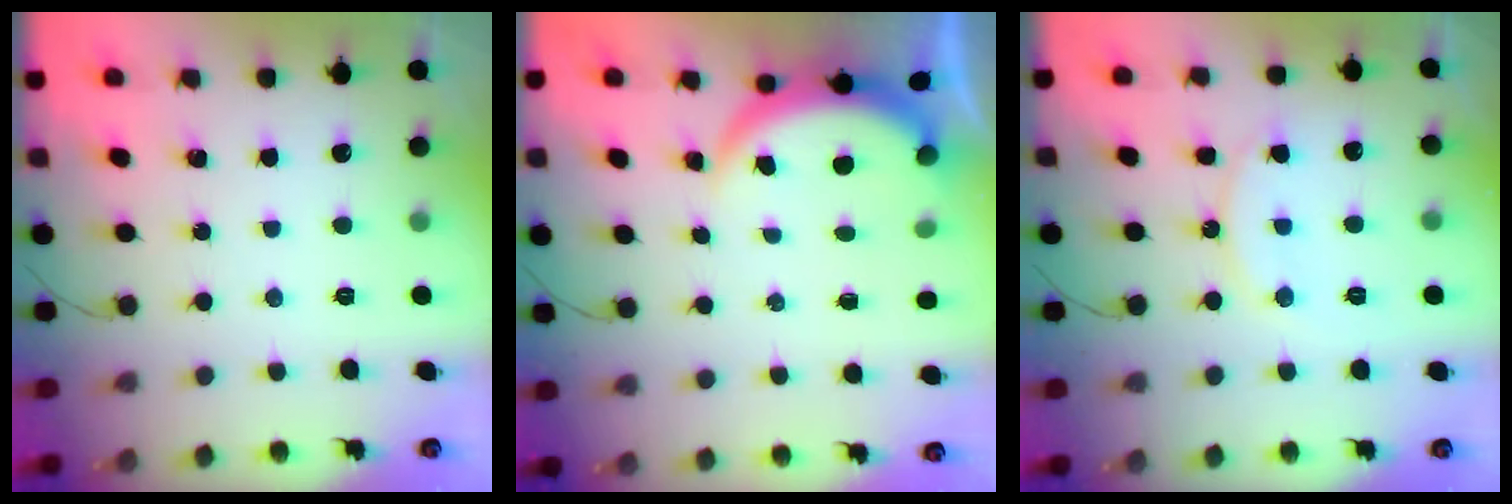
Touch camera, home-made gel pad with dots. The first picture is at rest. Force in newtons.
{"total": 3.9, "press": 3.9, "slide": 0.1}
{"total": 12.5, "press": 12.4, "slide": 0.9}